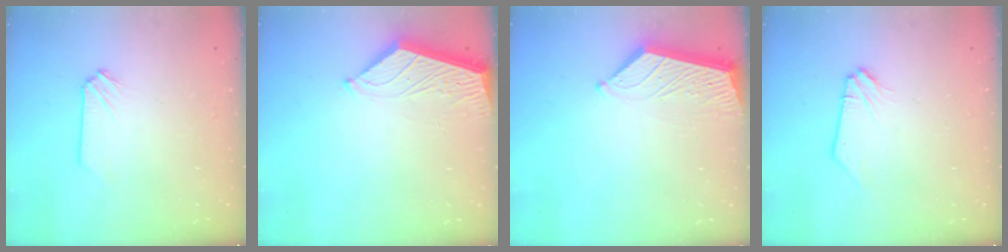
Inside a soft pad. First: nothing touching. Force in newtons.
{"total": 3.9, "press": 3.9, "slide": 0.4}
{"total": 6.3, "press": 6.2, "slide": 0.5}
{"total": 0.0}